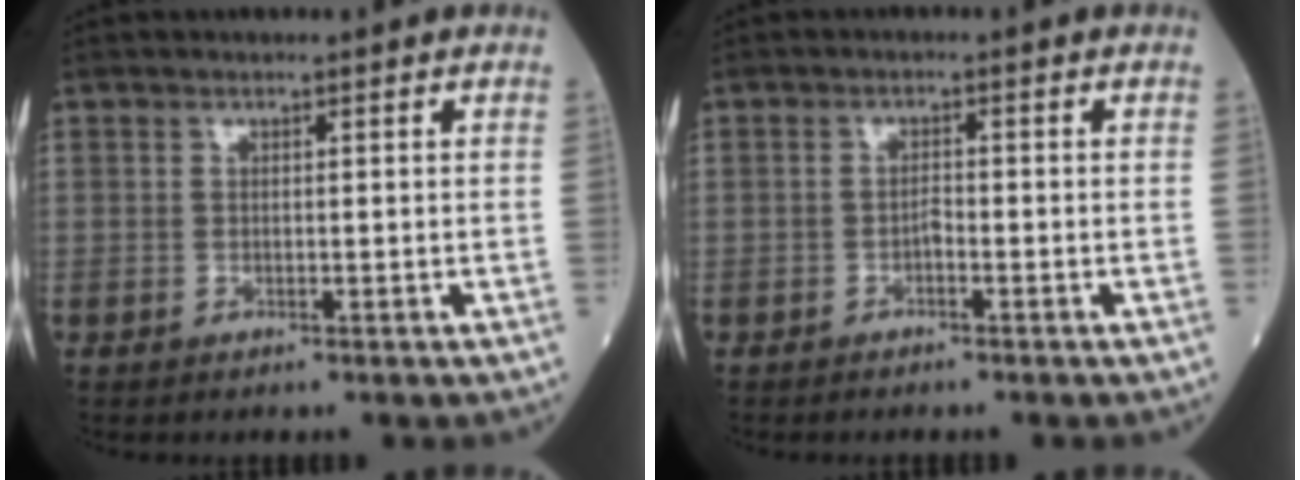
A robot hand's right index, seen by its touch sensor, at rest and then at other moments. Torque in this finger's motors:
{"motor_torque": [0.26, -0.05, -0.01, 0.03]}